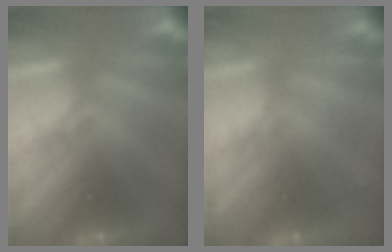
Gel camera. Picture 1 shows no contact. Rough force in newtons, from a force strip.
{"total": 2.0}